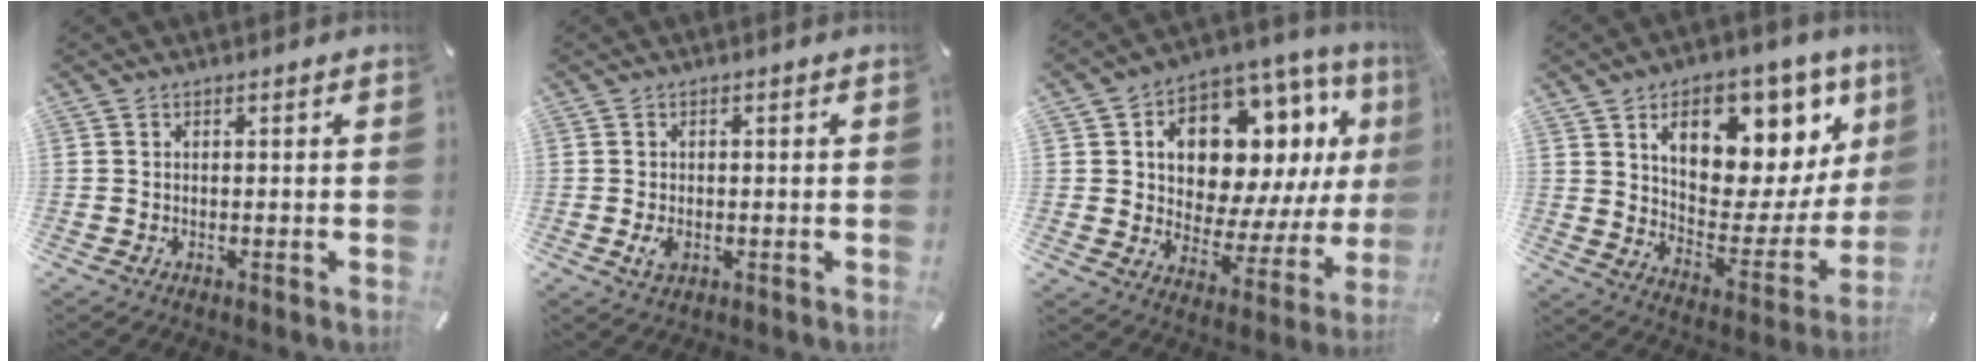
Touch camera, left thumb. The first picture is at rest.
{"total": 2.6, "force": [-0.6, 1.7, 1.9], "torque": [-0.047, -0.004, -0.013]}
{"total": 16.3, "force": [6.8, 10.6, 10.4], "torque": [-0.164, -0.041, 0.125]}
{"total": 16.8, "force": [10.1, 9.6, 9.4], "torque": [-0.129, -0.080, 0.168]}